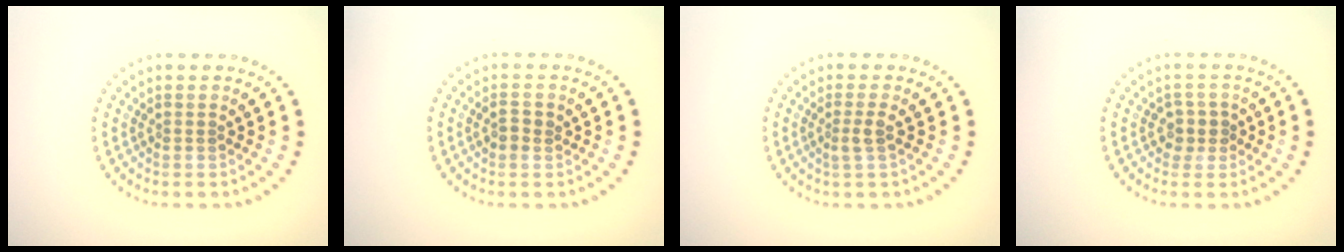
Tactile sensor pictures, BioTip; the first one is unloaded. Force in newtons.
{"total": 1.5, "press": 1.5, "slide": 0.1}
{"total": 1.4, "press": 1.1, "slide": 0.9}
{"total": 1.7, "press": 1.4, "slide": 1.0}